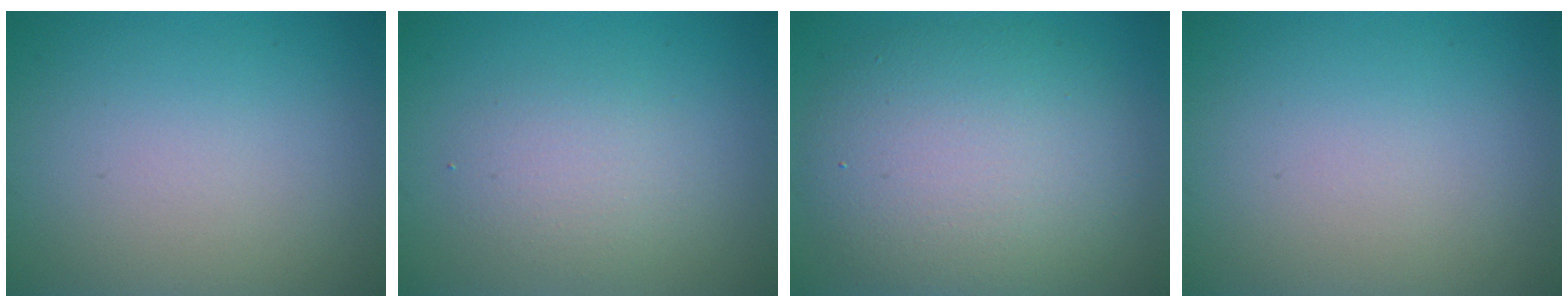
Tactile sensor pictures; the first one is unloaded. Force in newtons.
{"total": 2.3, "press": 2.3, "slide": 0.2}
{"total": 8.8, "press": 8.8, "slide": 0.7}
{"total": 0.0}